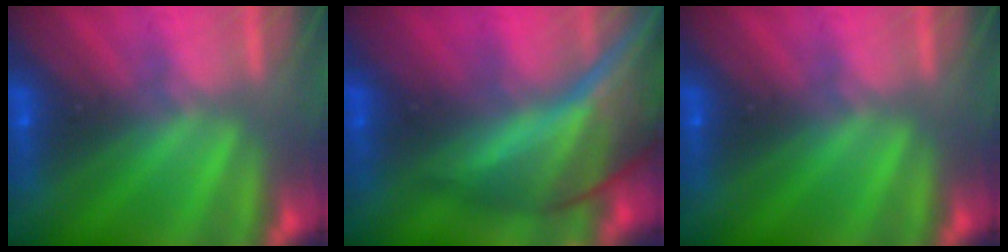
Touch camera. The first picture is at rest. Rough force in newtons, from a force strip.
{"total": 10.2}
{"total": 0.0}